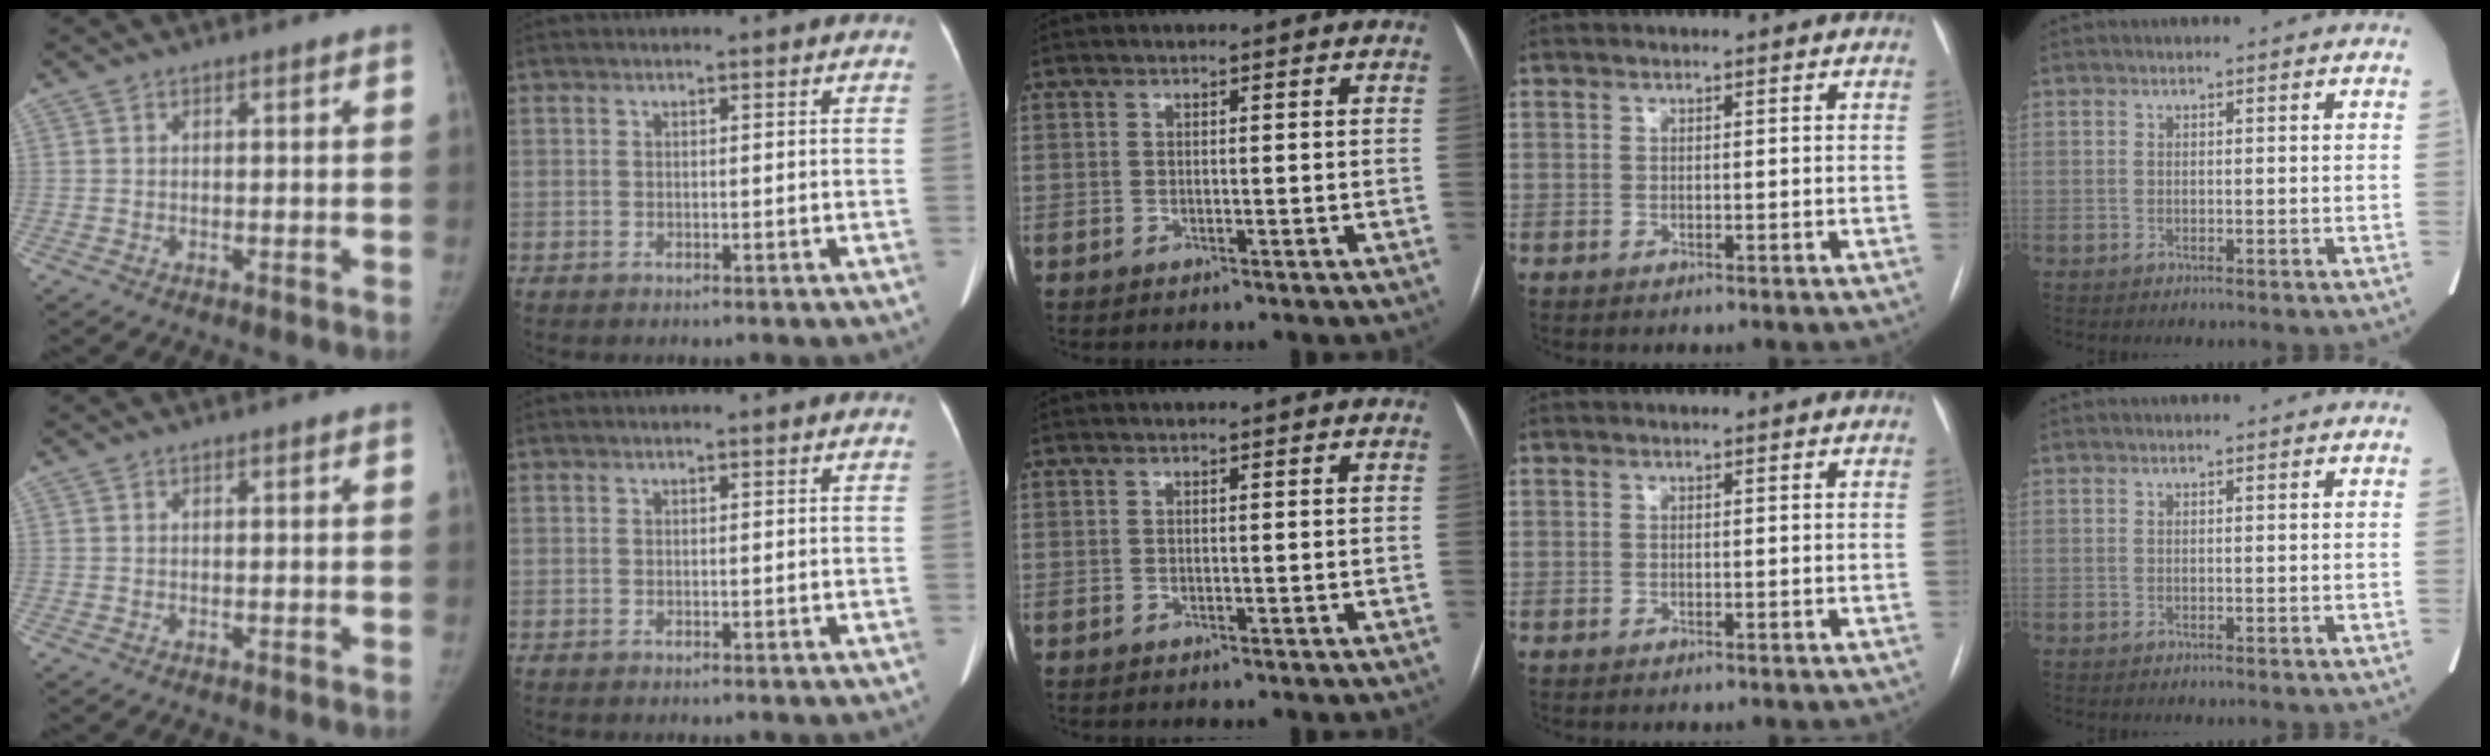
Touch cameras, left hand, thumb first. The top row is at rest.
{}